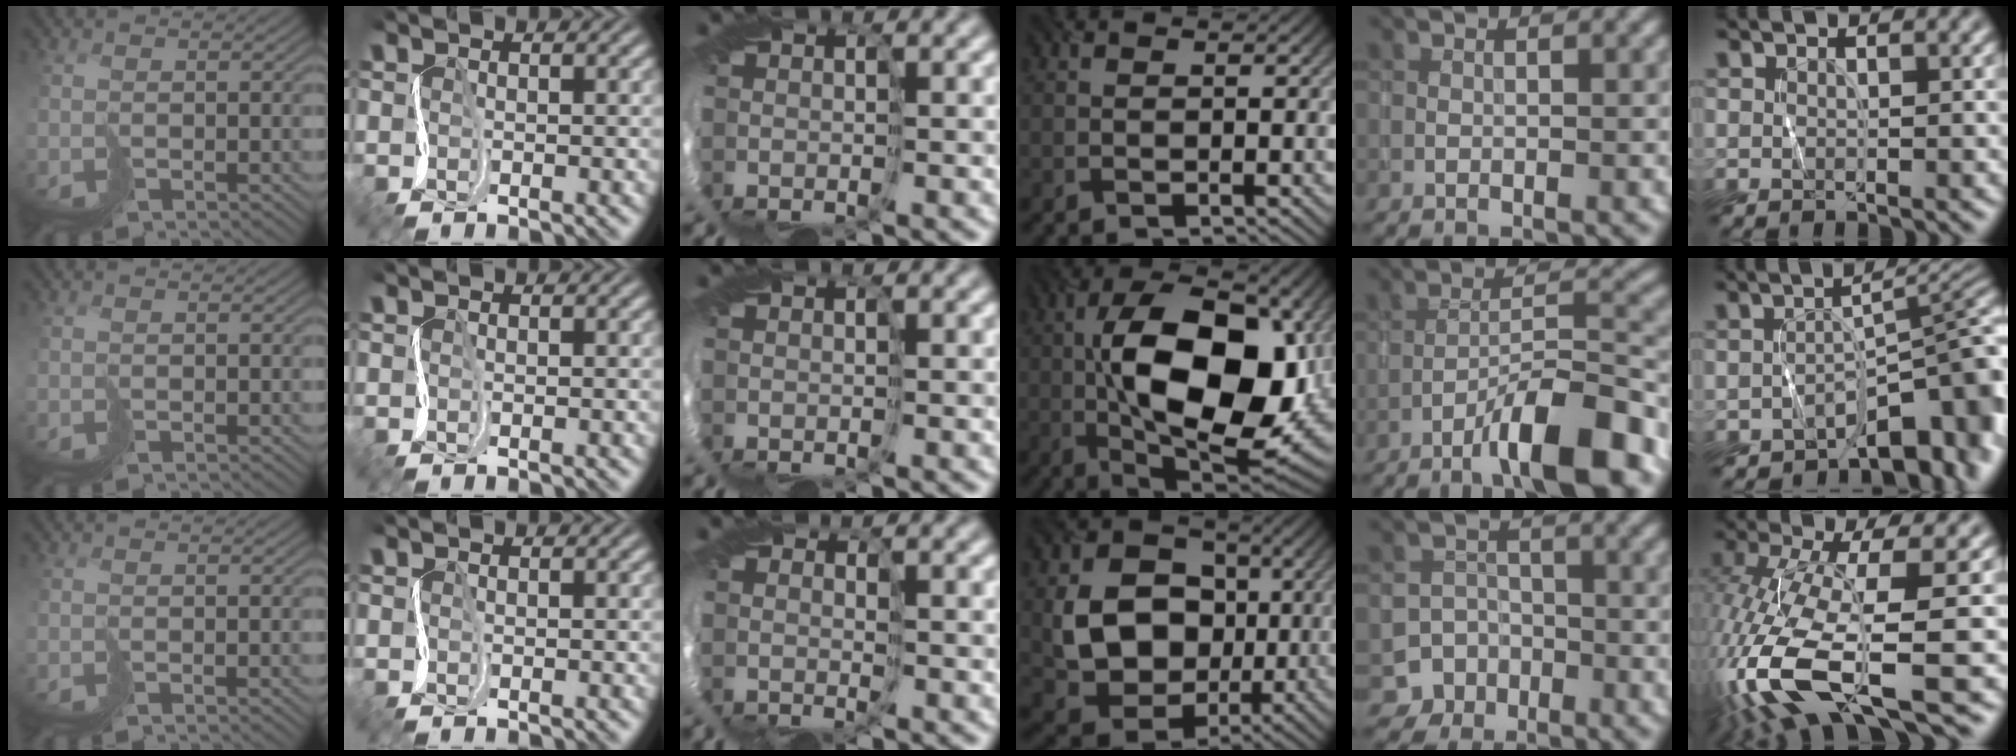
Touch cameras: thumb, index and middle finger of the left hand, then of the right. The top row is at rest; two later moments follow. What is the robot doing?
{"motion": "cut", "object": "wrapping paper"}